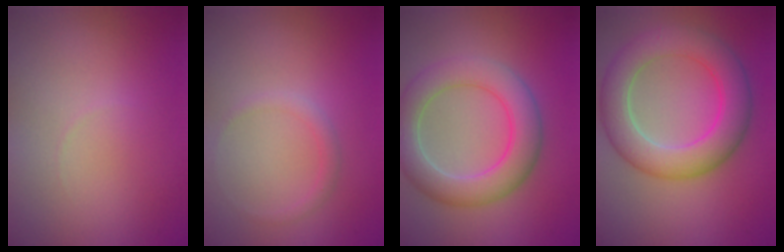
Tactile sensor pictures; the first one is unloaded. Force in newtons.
{"total": 1.0, "press": 1.0, "slide": 0.1}
{"total": 5.8, "press": 5.8, "slide": 0.2}
{"total": 6.6, "press": 6.6, "slide": 0.3}